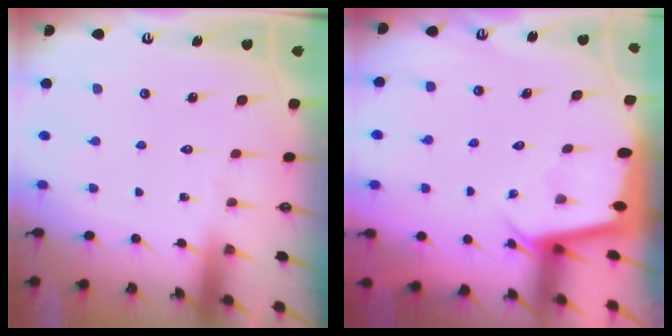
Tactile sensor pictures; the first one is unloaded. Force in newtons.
{"total": 2.0, "press": 2.0, "slide": 0.1}